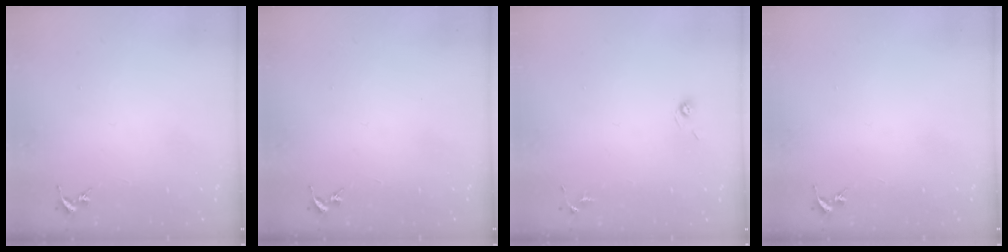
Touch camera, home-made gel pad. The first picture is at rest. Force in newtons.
{"total": 0.0}
{"total": 3.9, "press": 3.5, "slide": 1.7}
{"total": 0.0}